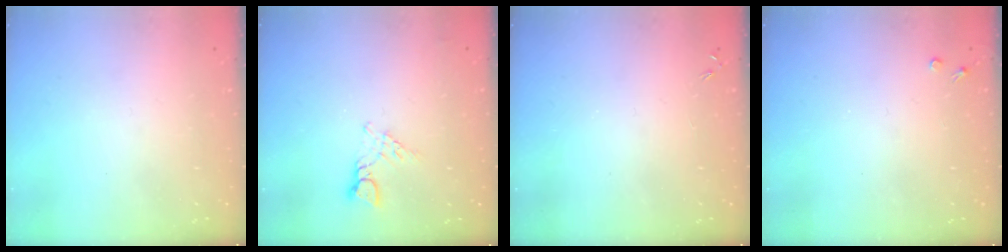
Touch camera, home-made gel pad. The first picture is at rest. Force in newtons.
{"total": 3.5, "press": 3.5, "slide": 0.4}
{"total": 0.0}
{"total": 2.7, "press": 2.7, "slide": 0.4}